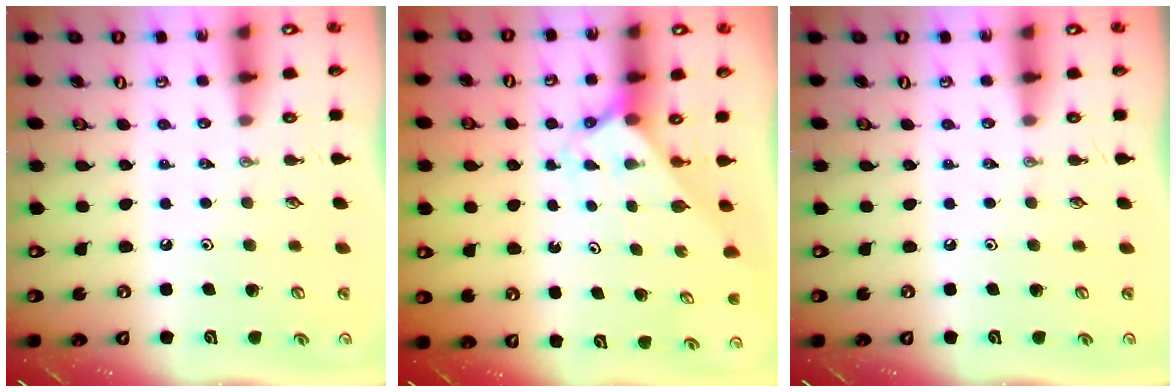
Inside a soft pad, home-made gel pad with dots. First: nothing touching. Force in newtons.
{"total": 2.1, "press": 2.1, "slide": 0.1}
{"total": 0.0}